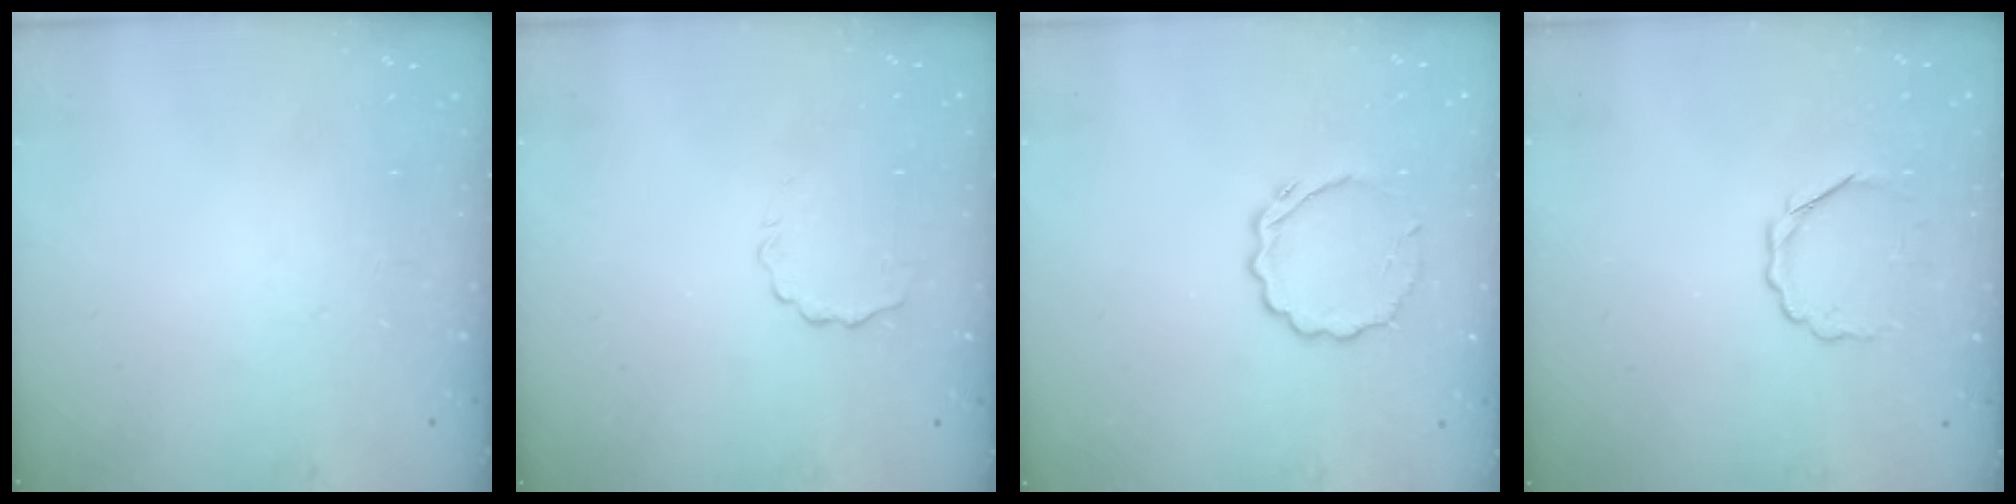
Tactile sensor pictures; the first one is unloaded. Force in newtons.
{"total": 2.6, "press": 2.5, "slide": 0.8}
{"total": 5.4, "press": 5.2, "slide": 1.4}
{"total": 3.7, "press": 3.5, "slide": 1.1}